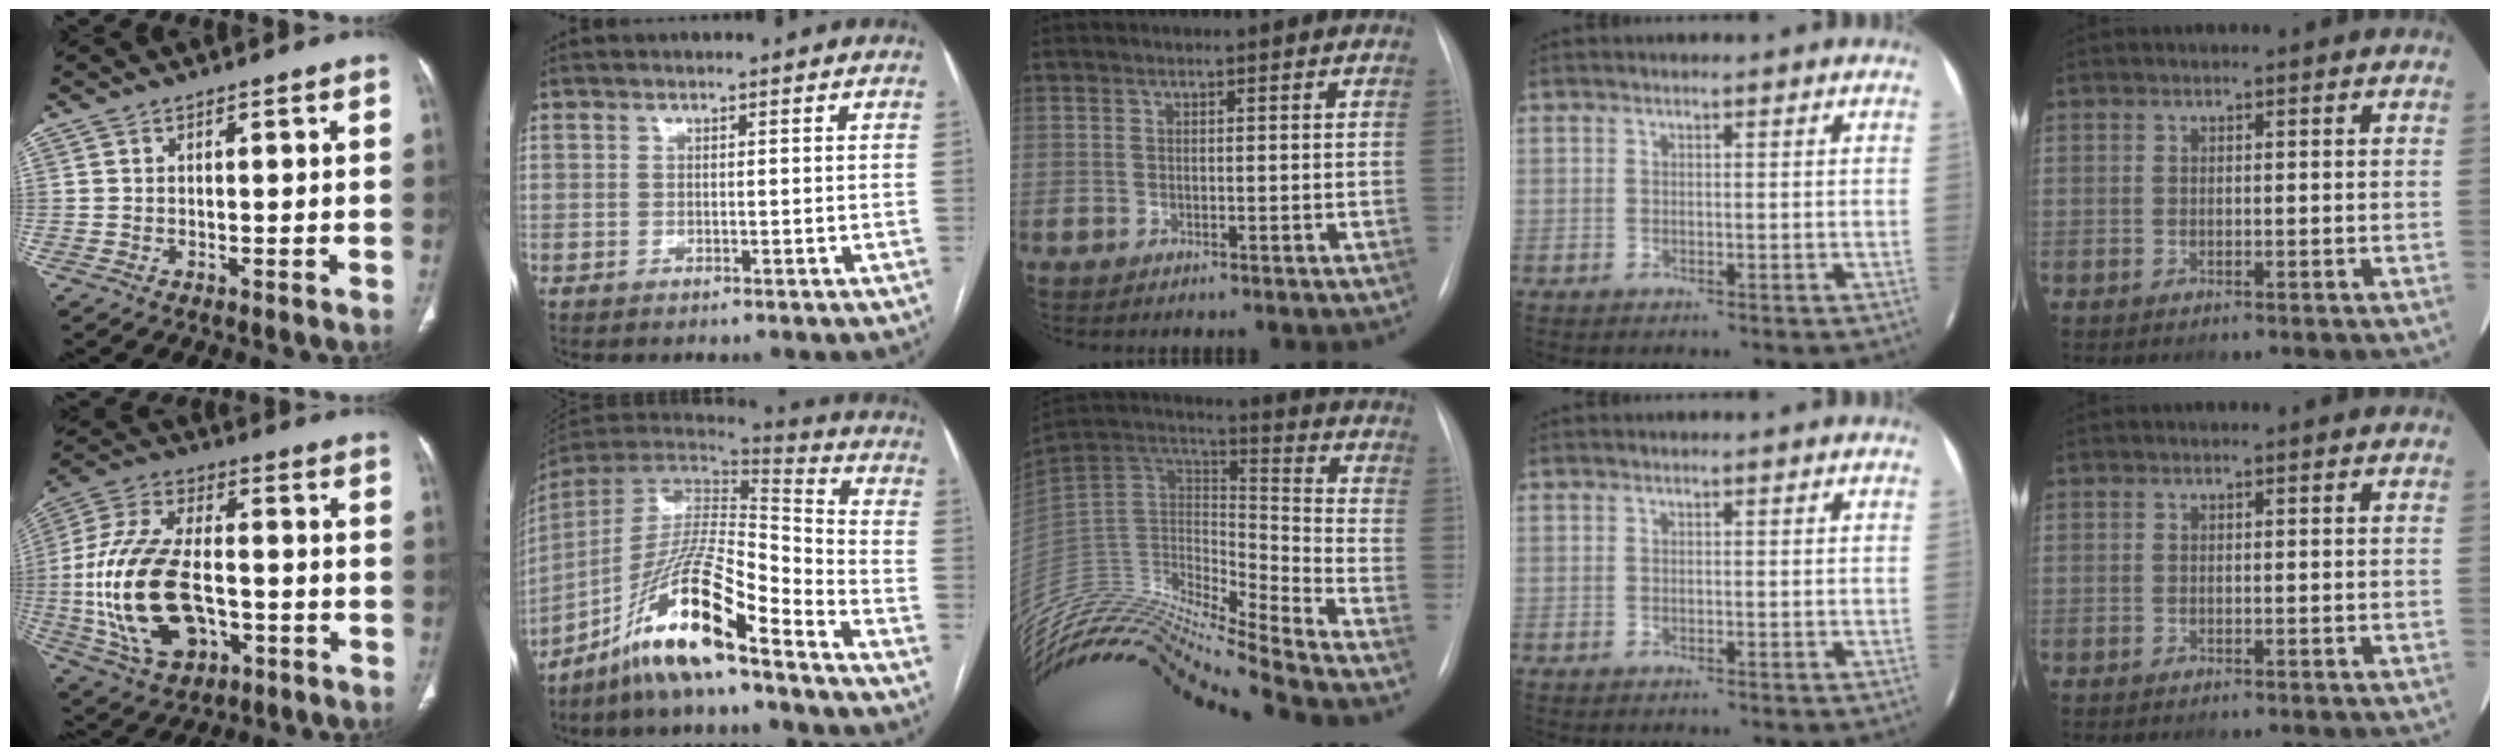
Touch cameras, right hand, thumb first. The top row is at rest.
{"thumb": {"total": 21.5, "force": [-4.1, 12.5, 17.0], "torque": [-0.342, 0.016, -0.062]}, "index": {"total": 16.2, "force": [-11.4, 1.4, 11.4], "torque": [-0.223, 0.000, -0.211]}, "middle": {"total": 24.7, "force": [-23.2, -0.7, 8.5], "torque": [-0.178, 0.012, -0.400]}}